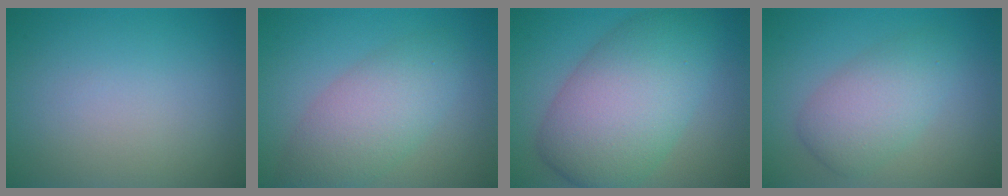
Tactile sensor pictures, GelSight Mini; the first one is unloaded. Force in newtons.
{"total": 5.2, "press": 5.2, "slide": 0.1}
{"total": 9.8, "press": 9.8, "slide": 0.1}
{"total": 4.3, "press": 4.3, "slide": 0.1}